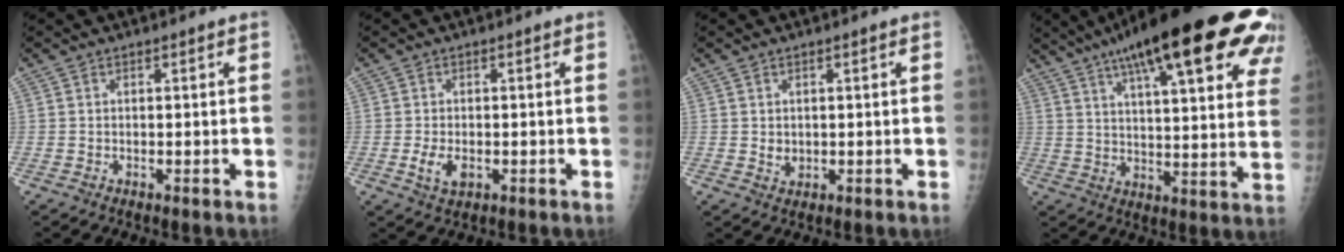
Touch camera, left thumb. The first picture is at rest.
{"total": 3.7, "force": [-0.8, 2.2, 2.9], "torque": [-0.055, -0.006, -0.009]}
{"total": 1.8, "force": [0.5, 1.3, 1.1], "torque": [-0.013, -0.006, 0.014]}
{"total": 32.2, "force": [19.2, 8.4, 24.5], "torque": [-0.290, -0.011, 0.261]}